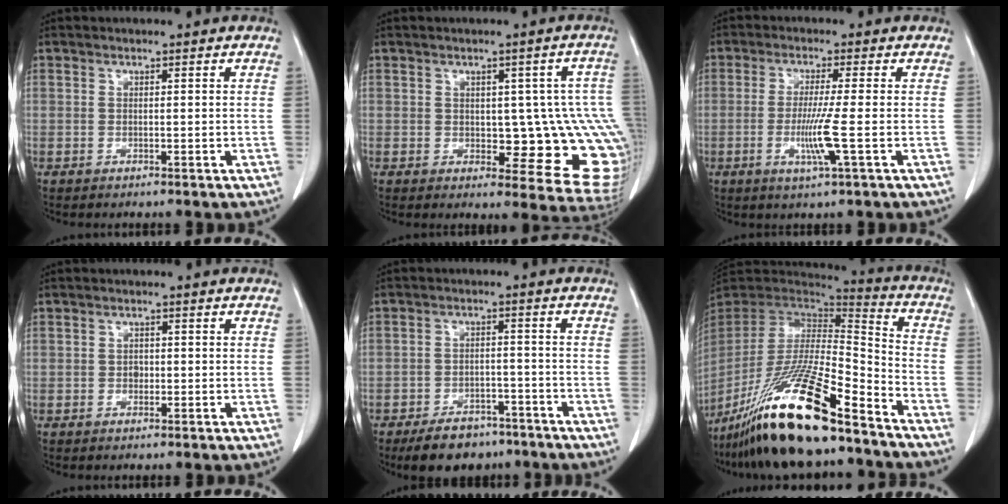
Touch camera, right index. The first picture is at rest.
{"total": 12.8, "force": [-0.8, 4.9, 11.7], "torque": [-0.096, 0.009, 0.001]}
{"total": 6.1, "force": [-1.4, -1.0, 5.8], "torque": [-0.114, -0.018, -0.032]}
{"total": 1.1, "force": [-0.2, 0.9, 0.6], "torque": [-0.009, 0.003, -0.004]}
{"total": 8.6, "force": [-6.6, 4.4, 3.1], "torque": [-0.049, 0.003, -0.100]}
{"total": 24.0, "force": [-17.0, 2.5, 16.8], "torque": [-0.316, -0.047, -0.306]}